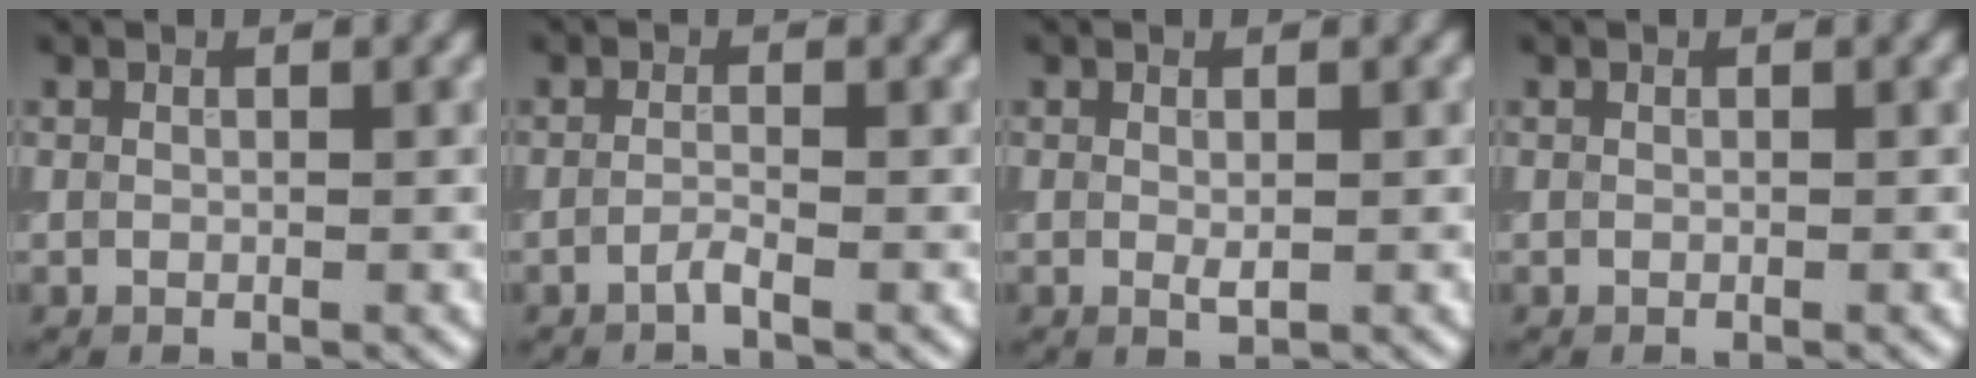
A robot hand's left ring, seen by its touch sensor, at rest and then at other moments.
{"total": 0.9, "force": [-0.6, 0.1, 0.7], "torque": [-0.016, 0.001, -0.015]}
{"total": 0.8, "force": [0.1, 0.2, 0.7], "torque": [-0.013, -0.003, 0.001]}
{"total": 0.0}